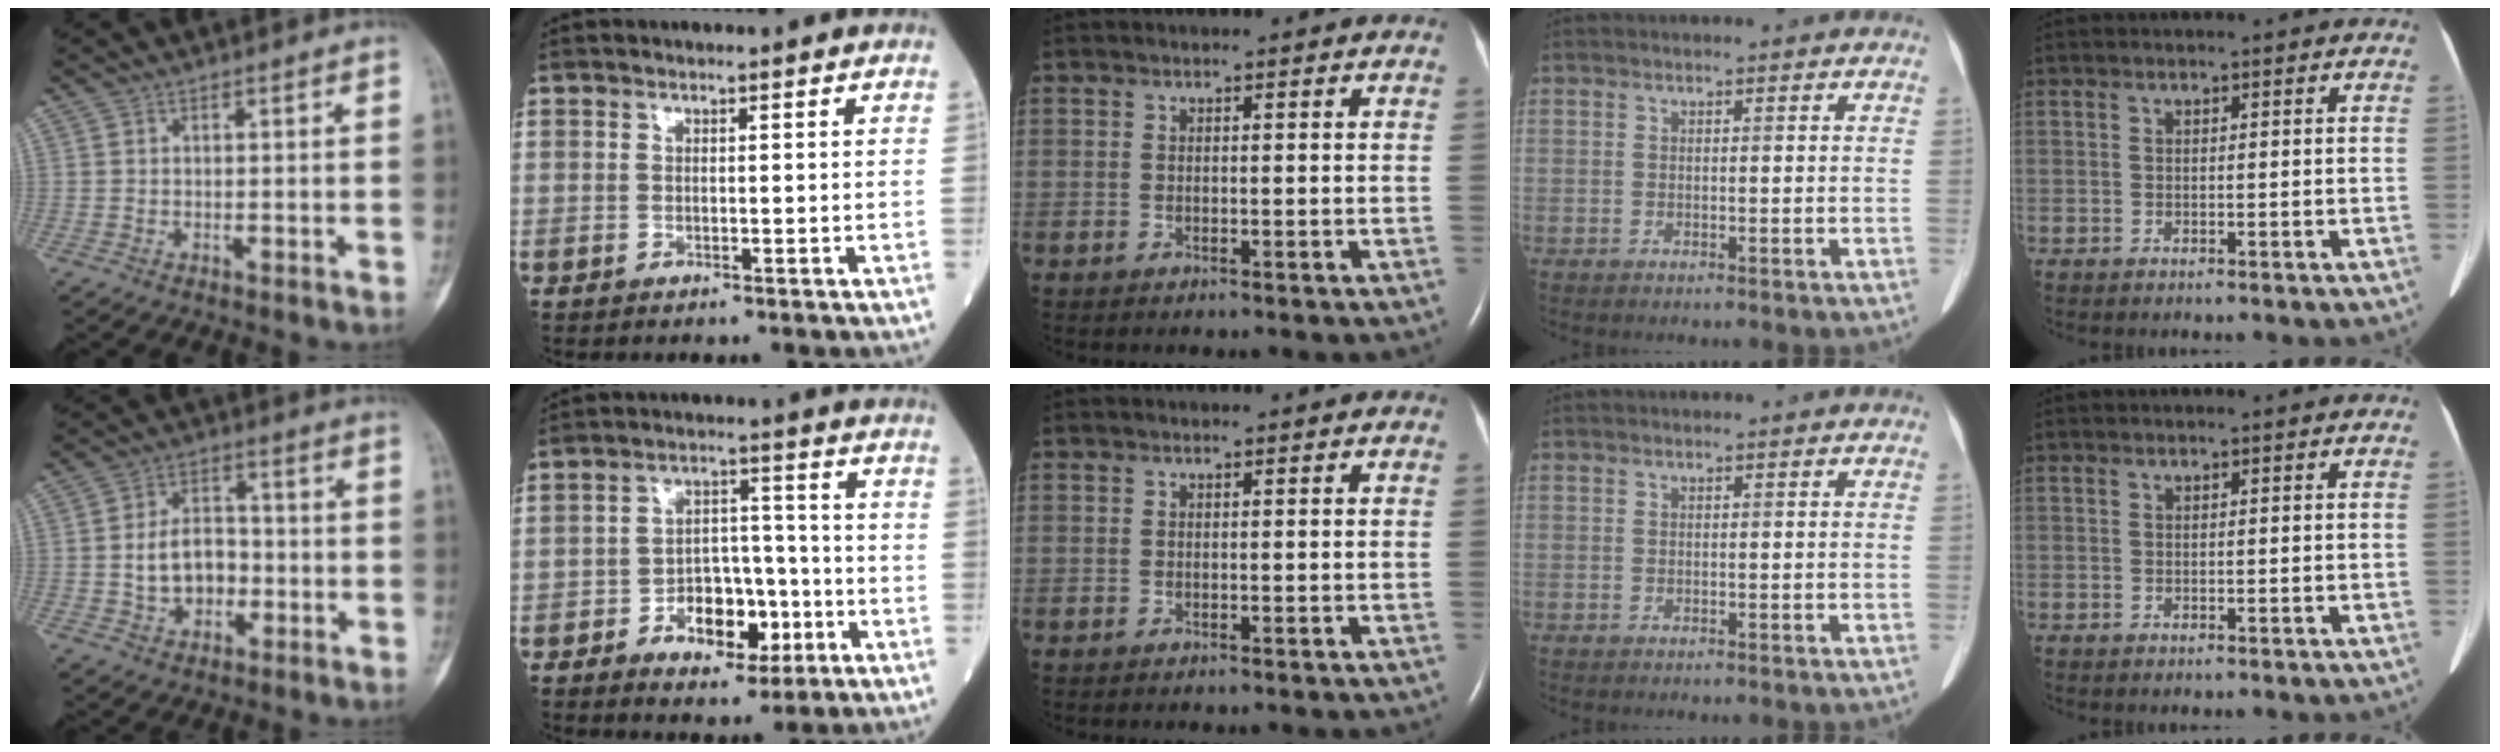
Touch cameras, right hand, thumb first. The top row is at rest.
{"thumb": {"total": 8.7, "force": [-1.4, 6.4, 5.7], "torque": [-0.068, 0.024, -0.024]}, "index": {"total": 9.1, "force": [-3.6, 5.2, 6.5], "torque": [-0.105, 0.020, -0.054]}}